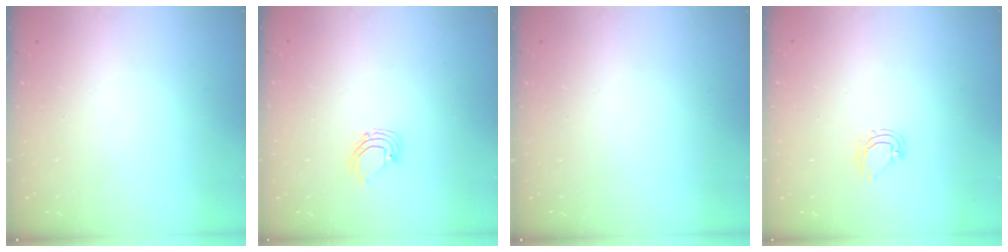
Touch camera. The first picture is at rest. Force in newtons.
{"total": 2.9, "press": 2.9, "slide": 0.3}
{"total": 0.0}
{"total": 6.3, "press": 6.3, "slide": 0.4}